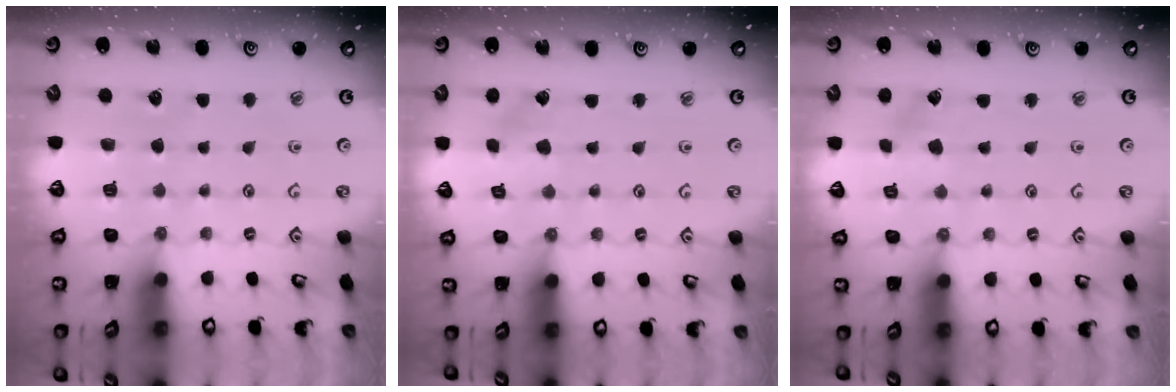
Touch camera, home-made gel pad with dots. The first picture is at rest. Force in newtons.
{"total": 2.9, "press": 2.9, "slide": 0.2}
{"total": 1.8, "press": 1.8, "slide": 0.4}